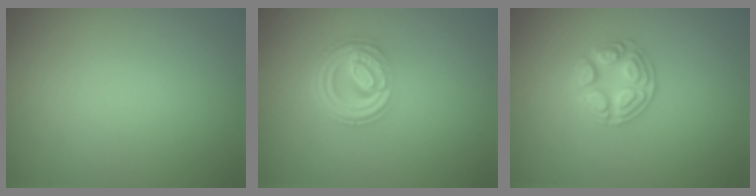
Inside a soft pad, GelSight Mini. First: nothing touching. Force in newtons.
{"total": 4.6, "press": 3.3, "slide": 3.2}
{"total": 2.7, "press": 2.6, "slide": 0.7}